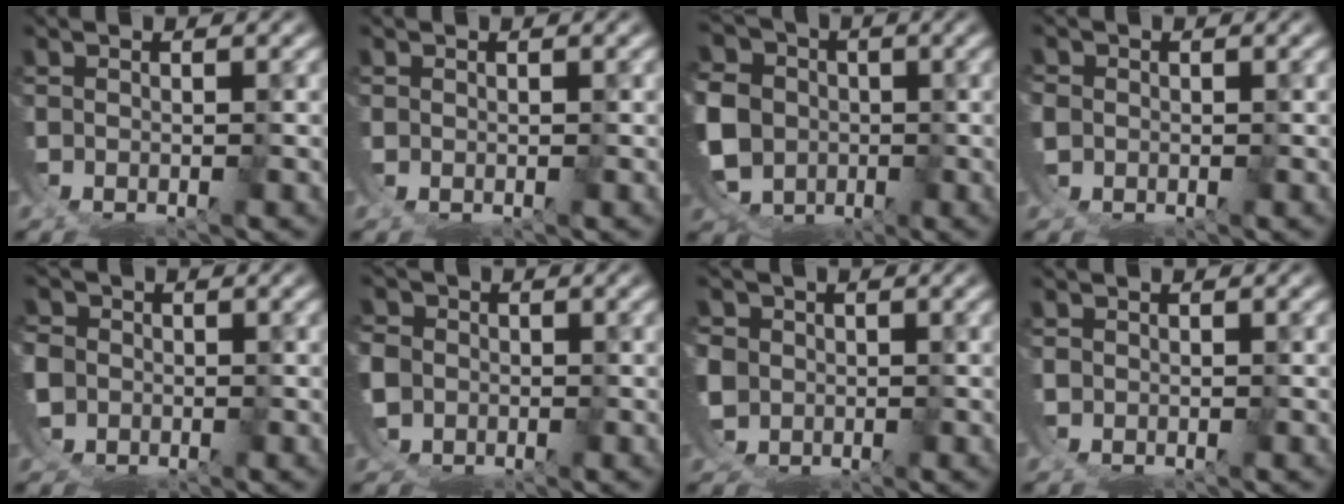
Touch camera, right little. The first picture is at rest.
{"total": 0.6, "force": [0.4, -0.3, 0.1], "torque": [-0.002, 0.000, 0.011]}
{"total": 16.1, "force": [-0.7, 14.2, 7.5], "torque": [-0.183, -0.059, -0.005]}
{"total": 1.2, "force": [-0.1, 1.0, 0.6], "torque": [-0.023, -0.011, 0.004]}
{"total": 4.6, "force": [-0.8, 4.1, 1.8], "torque": [-0.057, -0.026, -0.009]}
{"total": 5.6, "force": [-0.8, 5.0, 2.3], "torque": [-0.066, -0.028, -0.010]}
{"total": 4.9, "force": [-0.2, 4.3, 2.2], "torque": [-0.067, -0.027, 0.007]}
{"total": 0.6, "force": [0.2, -0.6, 0.0], "torque": [0.002, -0.001, 0.009]}